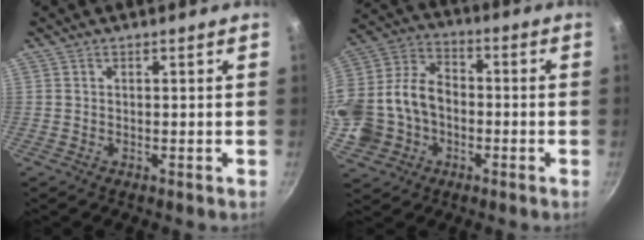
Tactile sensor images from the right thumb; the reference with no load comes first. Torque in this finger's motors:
{"motor_torque": [-0.19, 0.83, 0.72, 0.57, 0.20]}